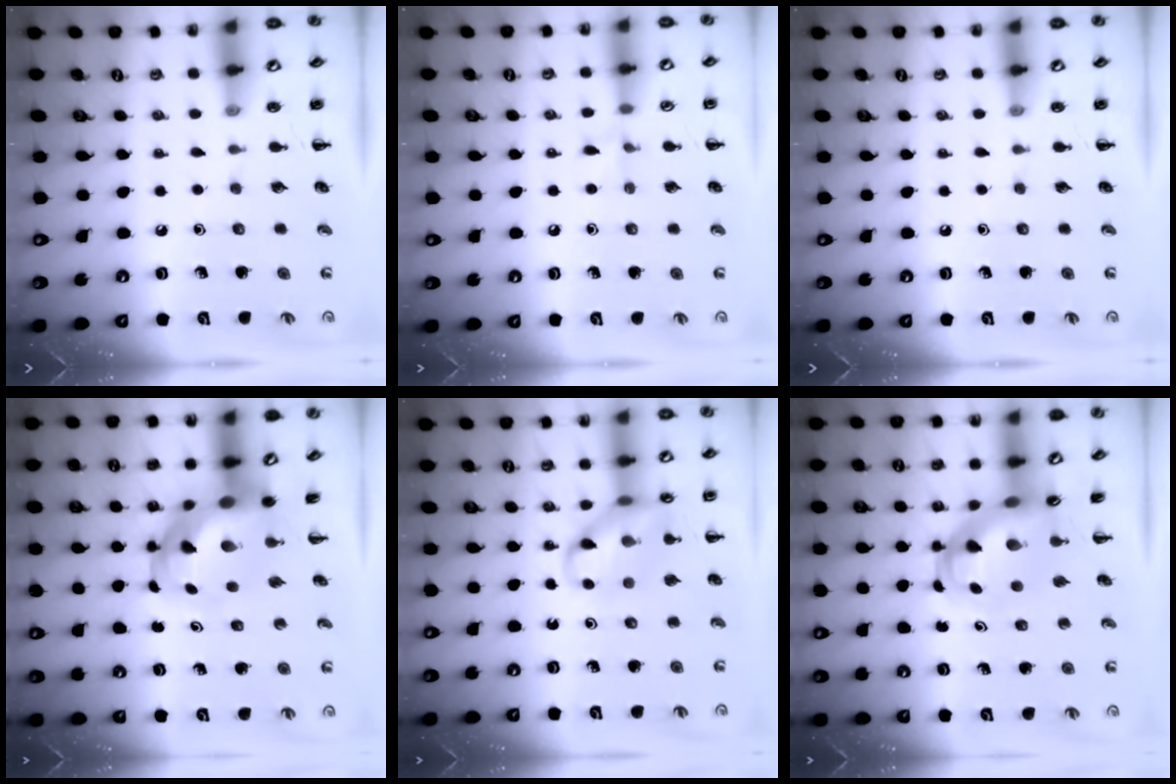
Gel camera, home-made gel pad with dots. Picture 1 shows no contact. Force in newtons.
{"total": 4.0, "press": 3.8, "slide": 1.4}
{"total": 0.0}
{"total": 6.1, "press": 5.8, "slide": 1.8}
{"total": 12.9, "press": 12.8, "slide": 1.6}
{"total": 5.1, "press": 4.9, "slide": 1.4}